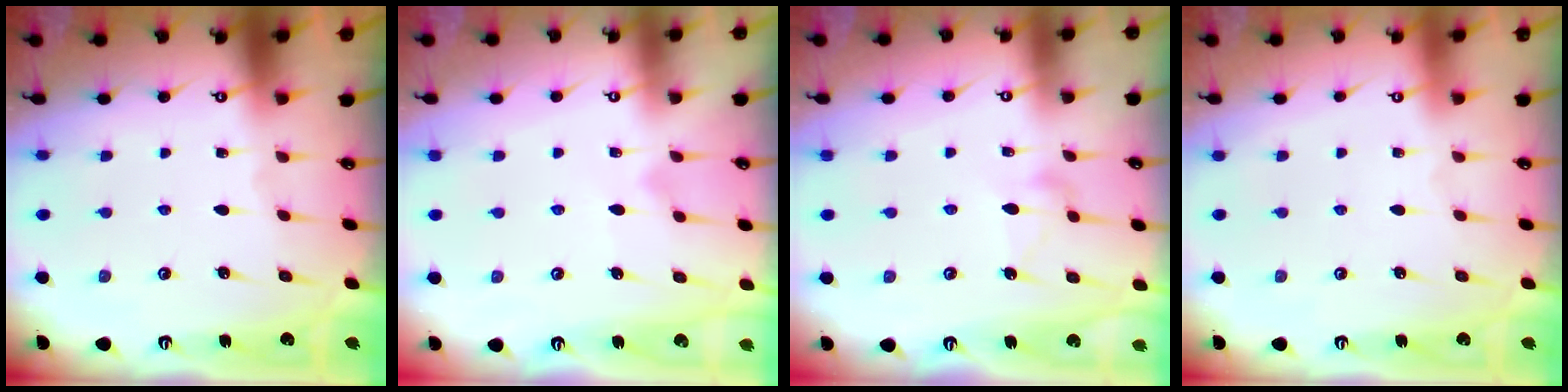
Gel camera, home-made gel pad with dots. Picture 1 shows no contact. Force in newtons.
{"total": 7.5, "press": 7.5, "slide": 0.2}
{"total": 7.9, "press": 7.9, "slide": 0.4}
{"total": 3.9, "press": 3.9, "slide": 0.1}